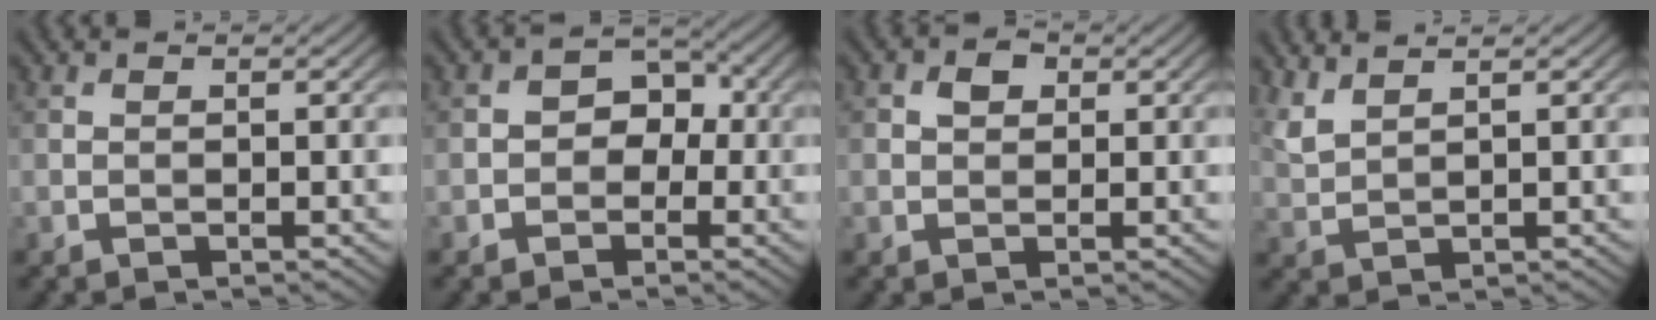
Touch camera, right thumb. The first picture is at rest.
{"total": 4.1, "force": [-0.6, 3.4, 2.1], "torque": [-0.009, 0.008, -0.024]}
{"total": 2.0, "force": [0.7, 1.5, 1.1], "torque": [-0.024, 0.004, 0.008]}
{"total": 3.2, "force": [2.7, 0.6, 1.7], "torque": [-0.043, 0.006, 0.063]}